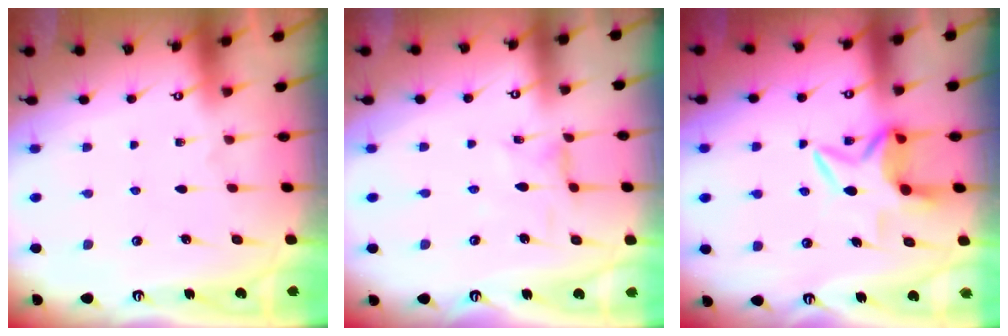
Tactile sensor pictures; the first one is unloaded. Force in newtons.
{"total": 1.9, "press": 1.9, "slide": 0.3}
{"total": 6.9, "press": 6.9, "slide": 0.6}